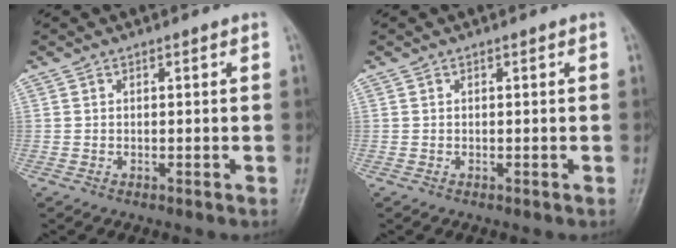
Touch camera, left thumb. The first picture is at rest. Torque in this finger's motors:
{"motor_torque": [0.00, 0.00, -0.03, 0.00, 0.00]}